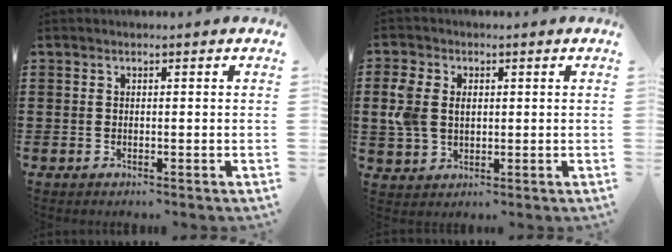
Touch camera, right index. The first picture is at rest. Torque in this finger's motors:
{"motor_torque": [0.50, 0.23, 0.43, 0.11]}